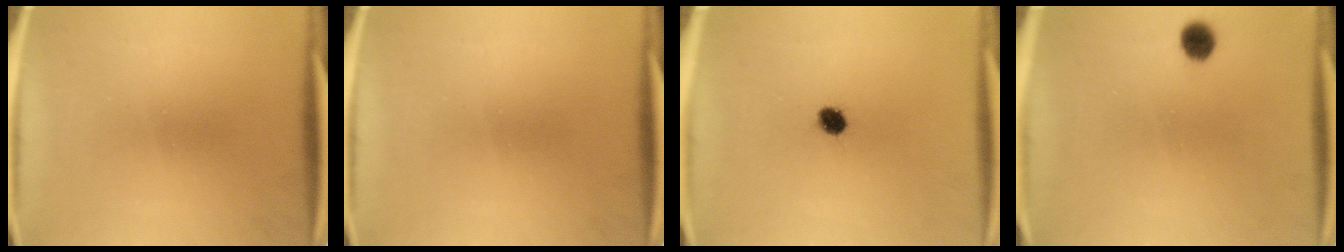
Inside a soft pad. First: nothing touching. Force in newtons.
{"total": 0.0}
{"total": 3.5}
{"total": 3.4}